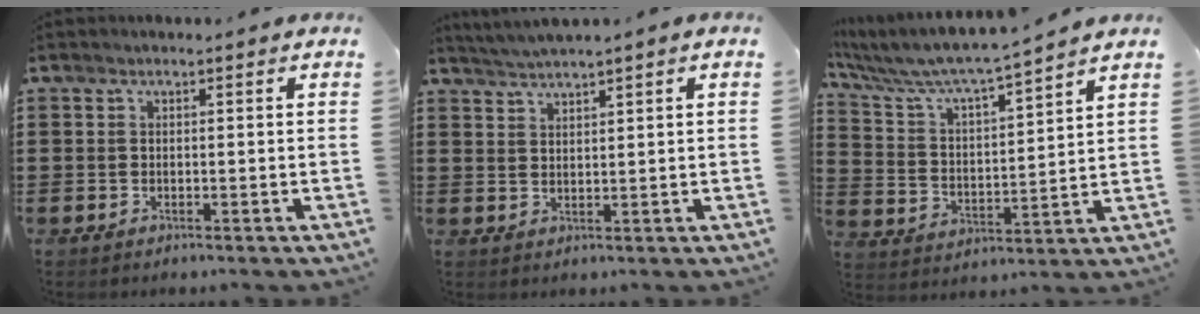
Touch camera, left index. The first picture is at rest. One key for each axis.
{"total": 1.9, "fx": 1.8, "fy": -0.6, "fz": 0.3, "tx": -0.011, "ty": -0.001, "tz": 0.034}
{"total": 6.3, "fx": 5.9, "fy": 0.0, "fz": 2.5, "tx": -0.075, "ty": -0.041, "tz": 0.094}